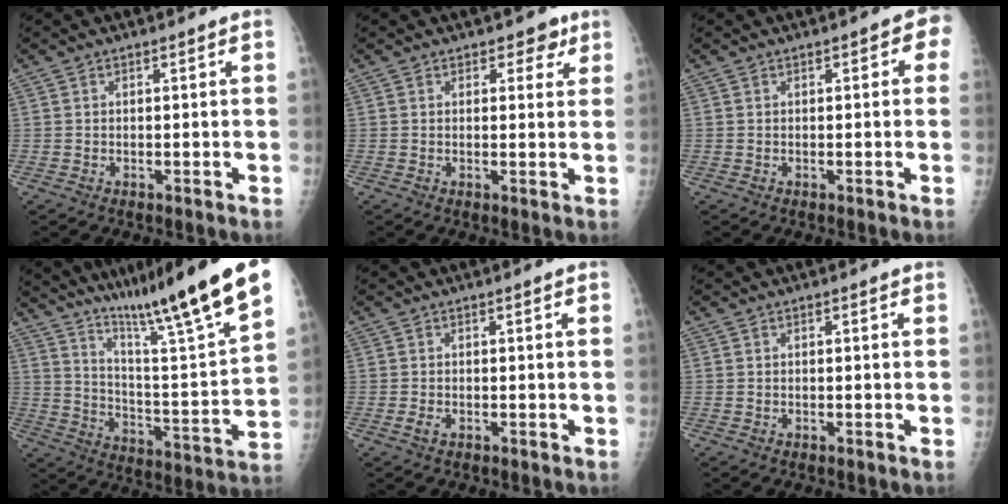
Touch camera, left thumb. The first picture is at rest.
{"total": 3.3, "force": [2.0, 2.1, 1.5], "torque": [0.008, -0.009, 0.023]}
{"total": 3.2, "force": [0.9, 1.5, 2.6], "torque": [-0.012, 0.004, 0.002]}
{"total": 24.0, "force": [17.5, 1.0, 16.4], "torque": [-0.238, -0.082, 0.280]}
{"total": 1.3, "force": [-0.4, 0.6, 1.0], "torque": [-0.025, 0.010, -0.003]}
{"total": 0.0}